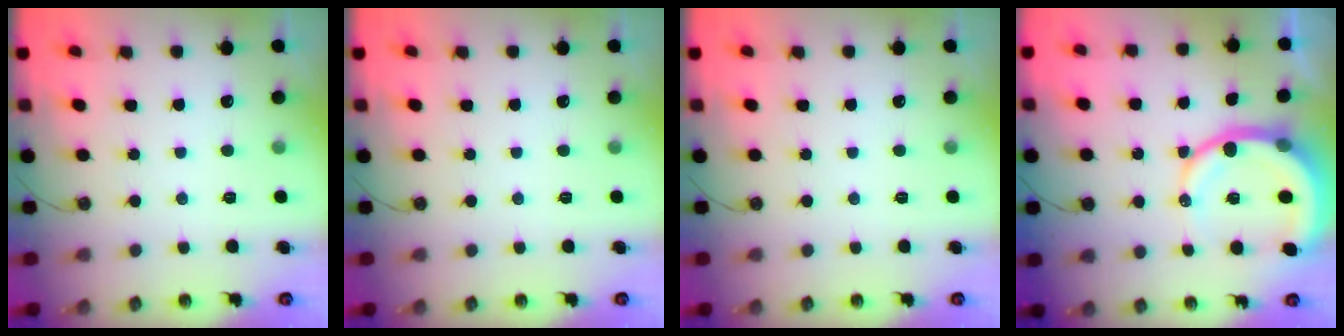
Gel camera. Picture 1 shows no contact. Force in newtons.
{"total": 0.0}
{"total": 0.0}
{"total": 13.2, "press": 13.1, "slide": 1.7}